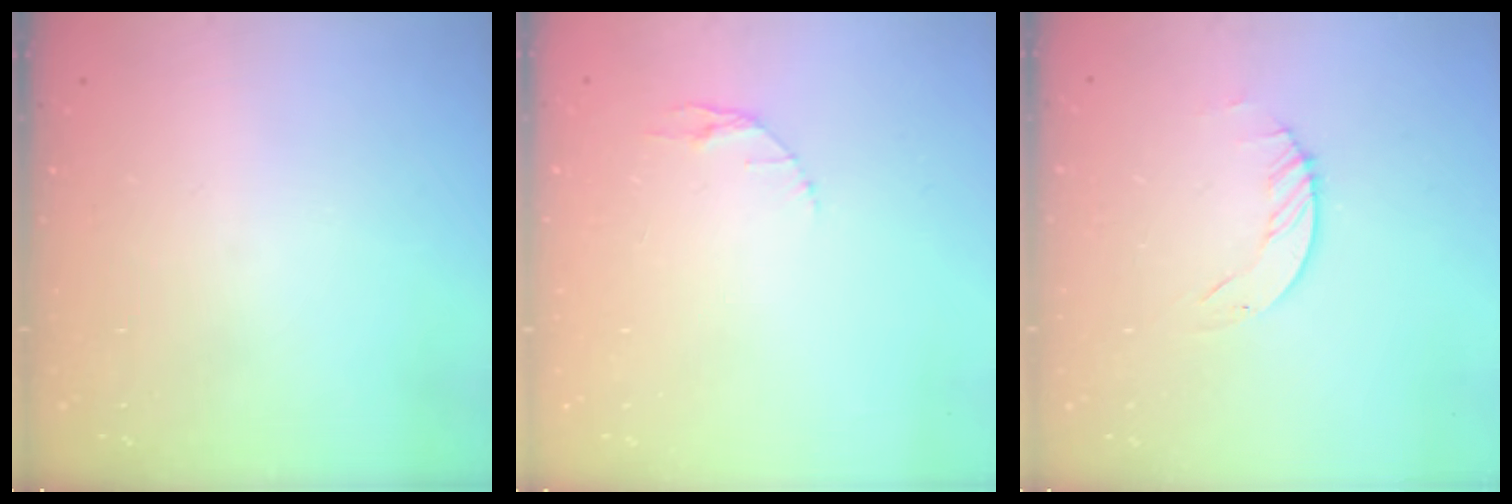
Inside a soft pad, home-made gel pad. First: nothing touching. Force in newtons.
{"total": 2.9, "press": 2.9, "slide": 0.4}
{"total": 1.2, "press": 1.2, "slide": 0.2}